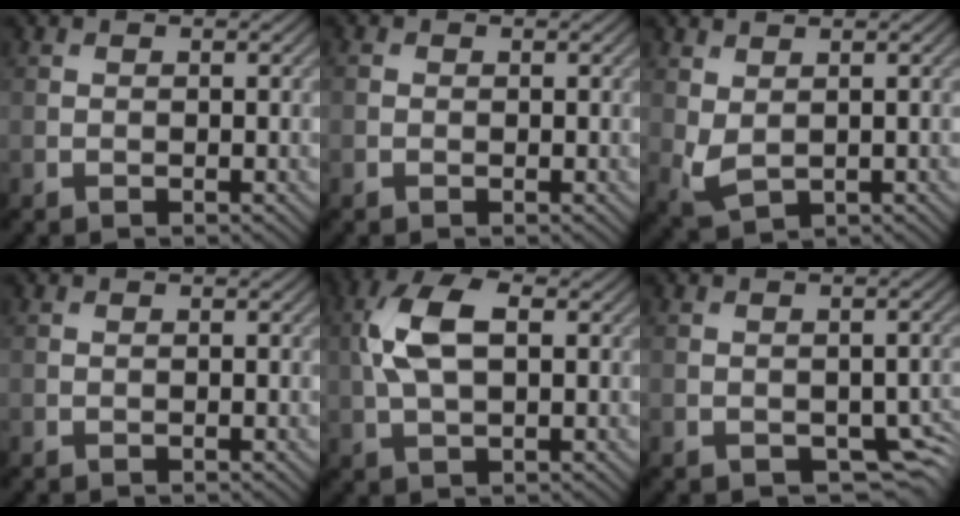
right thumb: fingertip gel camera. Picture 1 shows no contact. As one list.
[{"total": 0.6, "force": [-0.1, 0.6, 0.2], "torque": [-0.002, -0.003, -0.004]}, {"total": 2.8, "force": [0.9, 1.6, 2.1], "torque": [-0.058, -0.004, 0.023]}, {"total": 0.0}, {"total": 7.7, "force": [1.2, 3.8, 6.6], "torque": [-0.154, 0.017, 0.015]}, {"total": 4.5, "force": [-1.8, 3.0, 2.9], "torque": [-0.039, -0.019, -0.021]}]